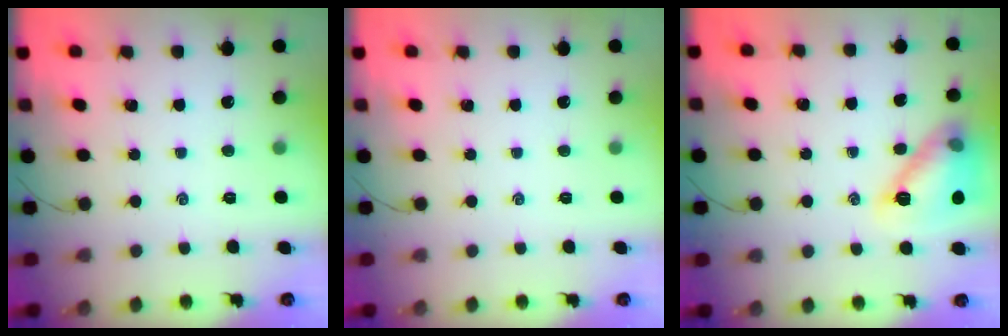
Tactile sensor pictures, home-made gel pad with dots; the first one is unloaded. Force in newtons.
{"total": 0.0}
{"total": 12.8, "press": 12.8, "slide": 0.5}